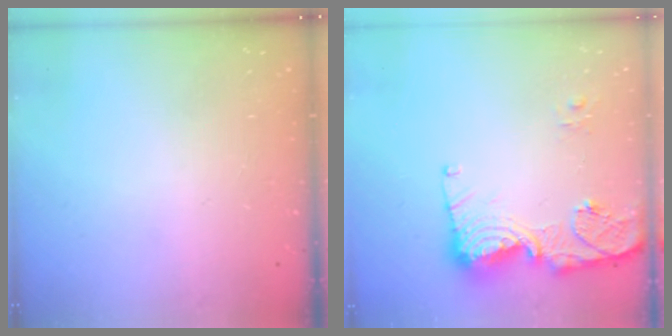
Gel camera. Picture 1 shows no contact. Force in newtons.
{"total": 14.0, "press": 13.9, "slide": 1.5}